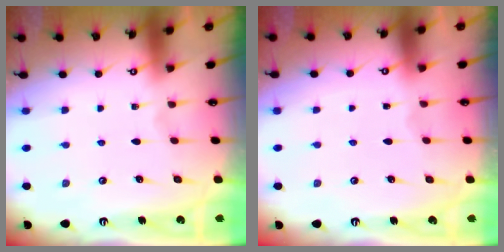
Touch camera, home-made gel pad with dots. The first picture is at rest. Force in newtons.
{"total": 1.2, "press": 1.2, "slide": 0.1}